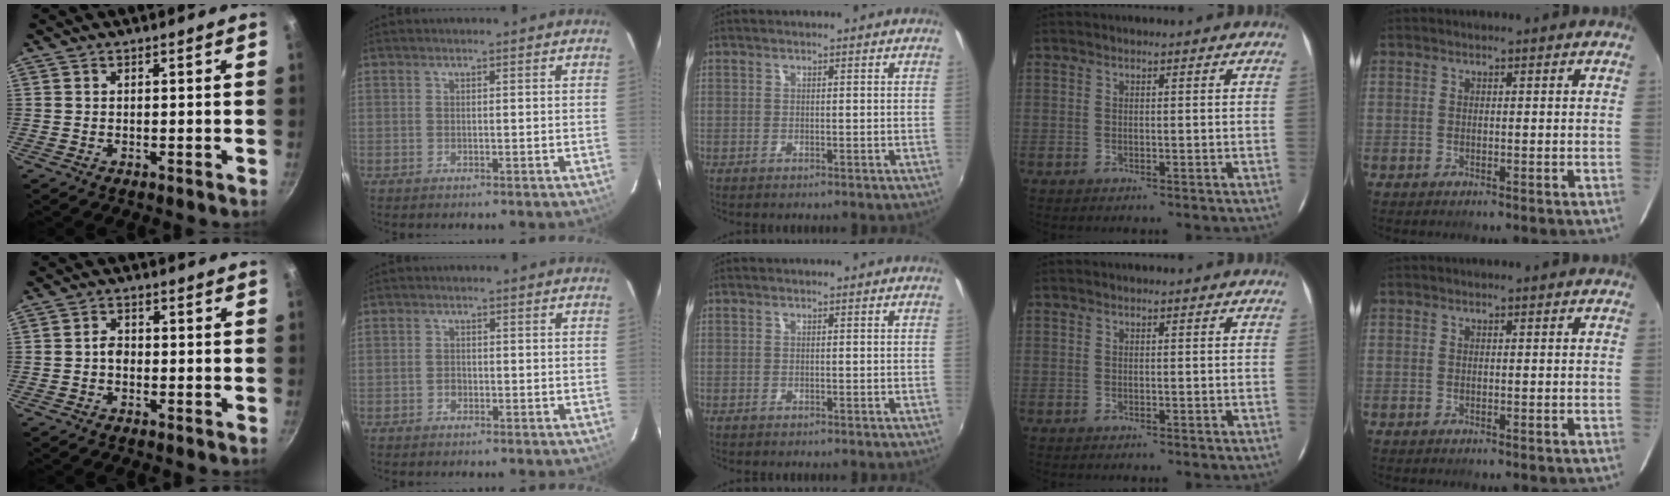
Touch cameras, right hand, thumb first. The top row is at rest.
{"thumb": {"total": 2.4, "force": [-0.5, 1.8, 1.5], "torque": [-0.015, 0.013, -0.010]}, "index": {"total": 1.3, "force": [-0.6, 1.0, 0.6], "torque": [-0.010, 0.004, -0.009]}}